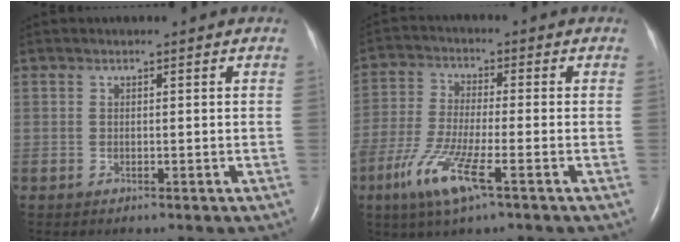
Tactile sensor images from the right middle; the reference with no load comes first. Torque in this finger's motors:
{"motor_torque": [1.39, -0.75, 0.70, 0.21]}